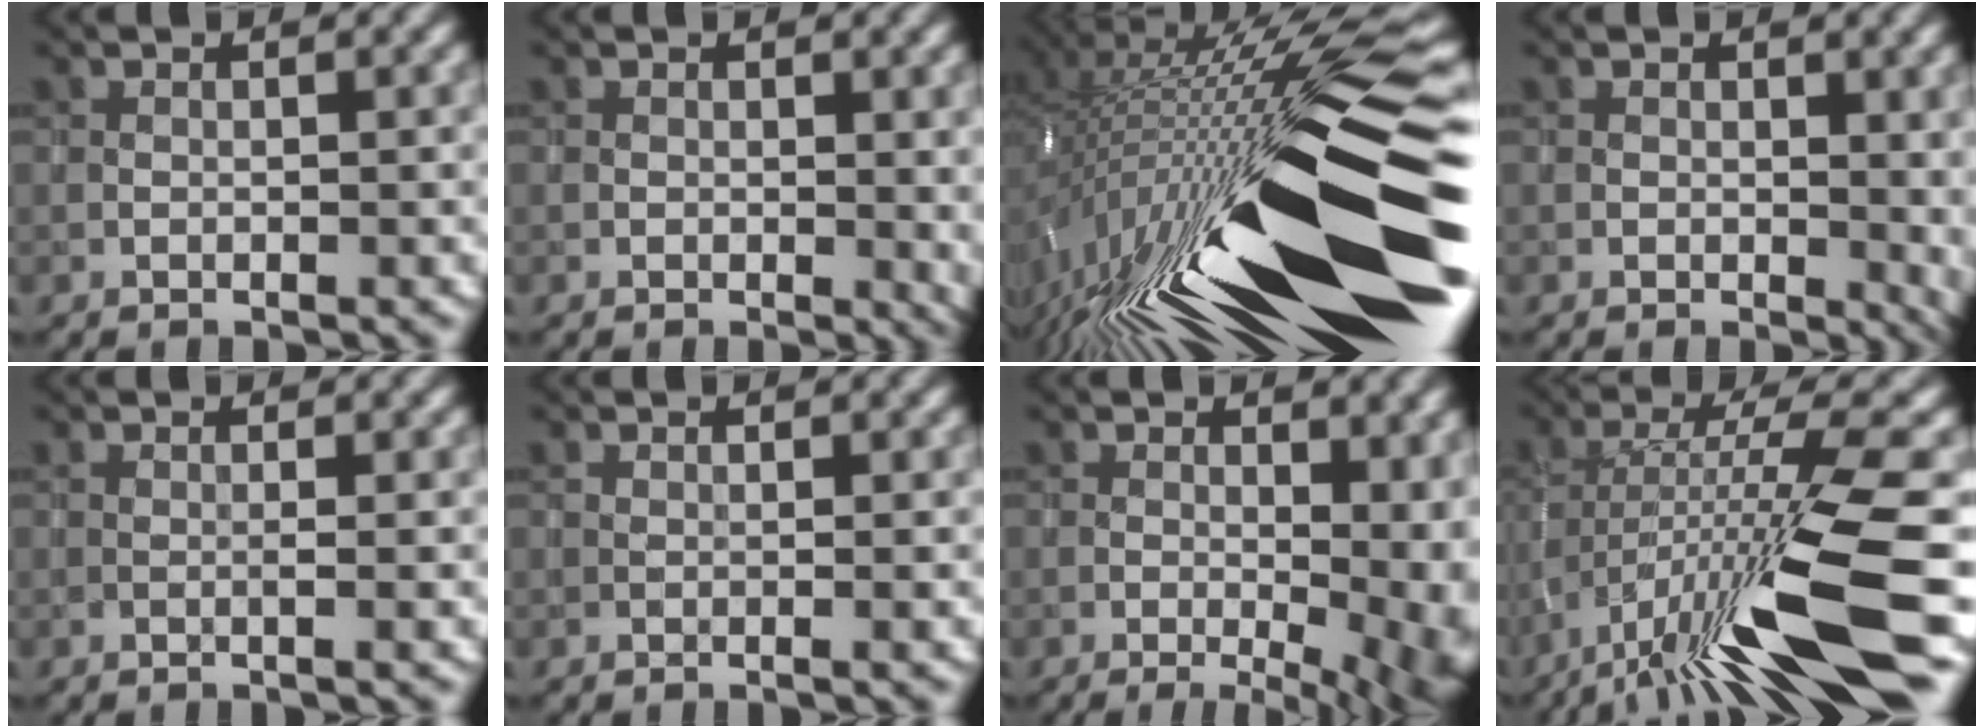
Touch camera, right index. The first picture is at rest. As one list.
[{"total": 1.4, "force": [0.1, 0.7, 1.2], "torque": [-0.009, -0.004, 0.002]}, {"total": 19.1, "force": [-4.4, 5.4, 17.8], "torque": [-0.299, 0.009, -0.097]}, {"total": 2.2, "force": [0.2, 1.3, 1.8], "torque": [-0.016, -0.006, 0.006]}, {"total": 0.8, "force": [-0.1, 0.1, 0.8], "torque": [-0.012, -0.004, -0.006]}, {"total": 0.0}, {"total": 10.5, "force": [-0.9, 4.8, 9.3], "torque": [-0.085, -0.001, 0.000]}, {"total": 11.6, "force": [-5.7, 1.7, 9.9], "torque": [-0.172, 0.010, -0.094]}]